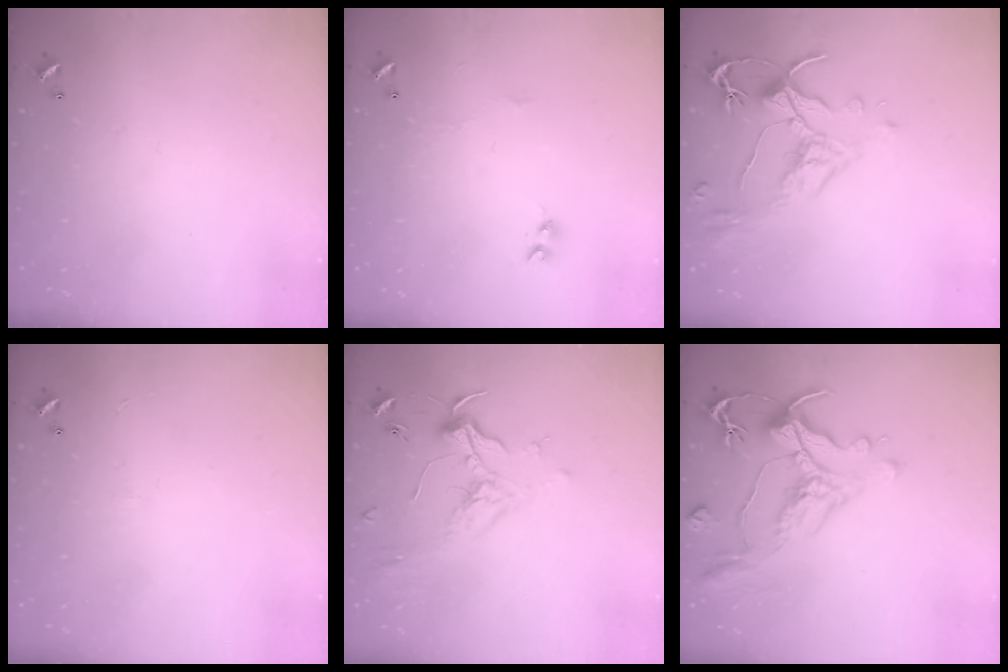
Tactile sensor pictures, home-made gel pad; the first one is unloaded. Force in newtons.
{"total": 1.9, "press": 1.8, "slide": 0.5}
{"total": 2.6, "press": 2.2, "slide": 1.3}
{"total": 0.7, "press": 0.3, "slide": 0.7}
{"total": 2.0, "press": 1.9, "slide": 0.7}
{"total": 2.2, "press": 1.7, "slide": 1.4}